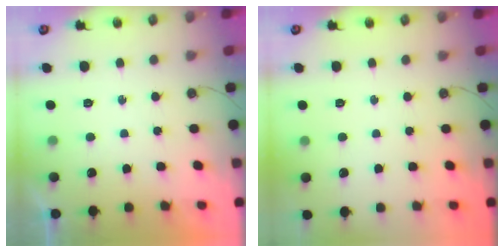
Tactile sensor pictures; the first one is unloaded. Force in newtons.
{"total": 0.0}